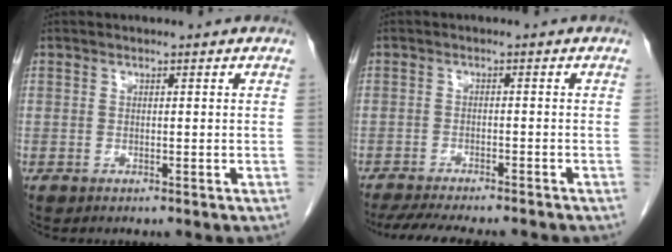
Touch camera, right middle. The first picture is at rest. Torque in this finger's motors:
{"motor_torque": [1.14, -1.00, 0.19, 0.06]}